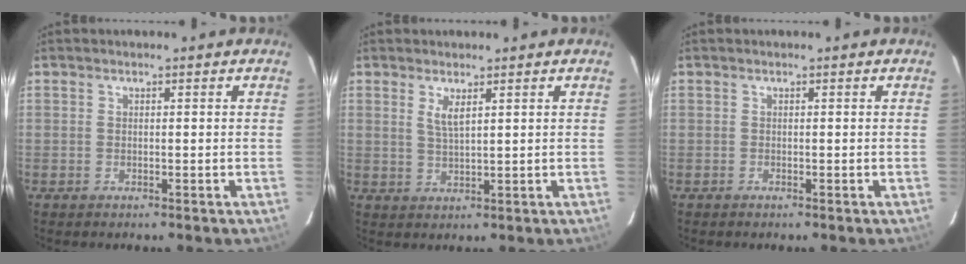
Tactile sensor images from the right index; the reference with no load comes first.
{"total": 3.0, "force": [1.4, 0.6, 2.5], "torque": [-0.048, -0.003, 0.026]}
{"total": 0.0}